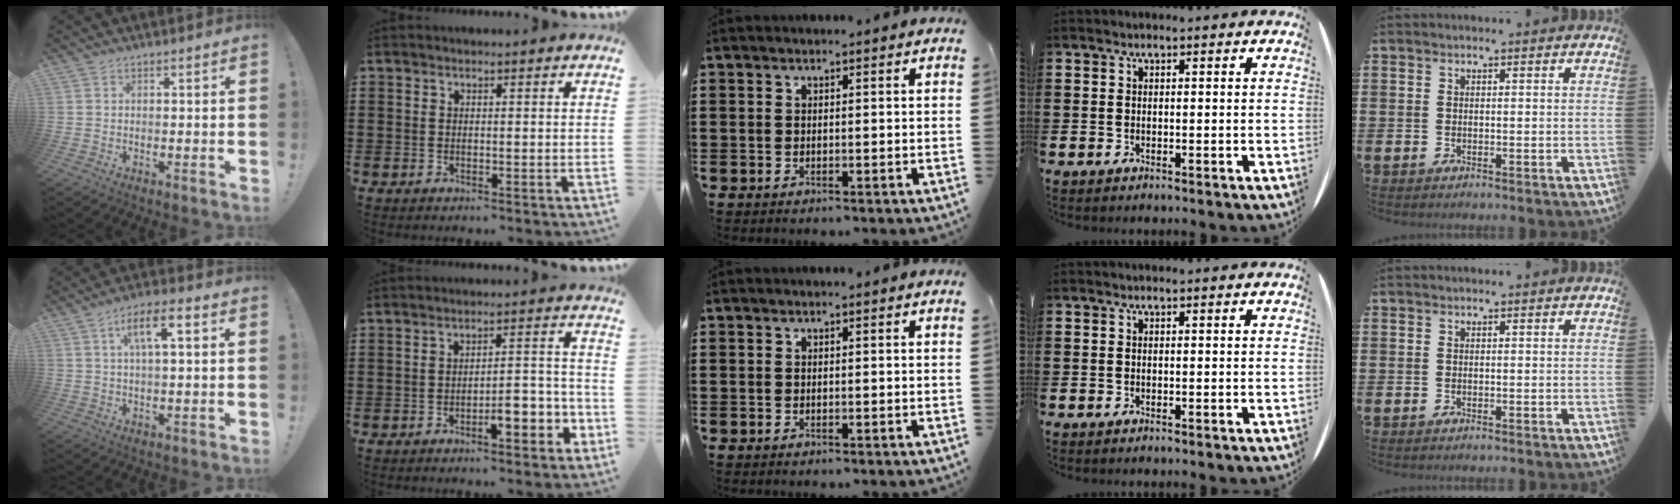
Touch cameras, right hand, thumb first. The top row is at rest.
{"thumb": {"total": 8.9, "force": [2.6, 2.7, 8.1], "torque": [-0.134, 0.006, 0.038]}, "index": {"total": 5.5, "force": [-3.2, 1.5, 4.1], "torque": [-0.059, 0.005, -0.060]}}